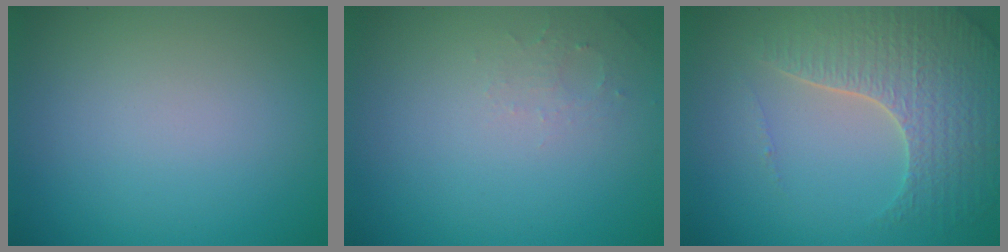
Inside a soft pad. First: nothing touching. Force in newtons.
{"total": 1.2, "press": 1.2, "slide": 0.3}
{"total": 5.1, "press": 4.5, "slide": 2.3}